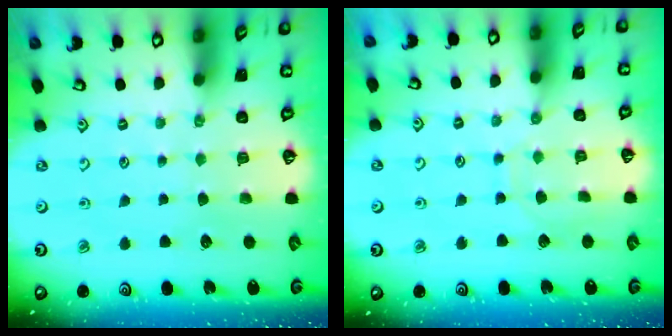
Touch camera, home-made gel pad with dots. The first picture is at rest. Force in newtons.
{"total": 6.0, "press": 6.0, "slide": 0.5}